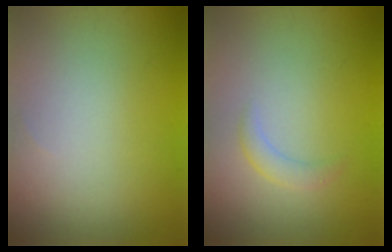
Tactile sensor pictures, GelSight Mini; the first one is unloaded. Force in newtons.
{"total": 1.4, "press": 1.4, "slide": 0.0}